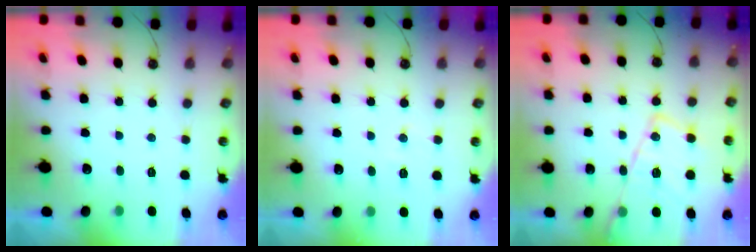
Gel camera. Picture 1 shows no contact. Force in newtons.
{"total": 5.1, "press": 5.0, "slide": 0.8}
{"total": 18.1, "press": 18.0, "slide": 1.7}